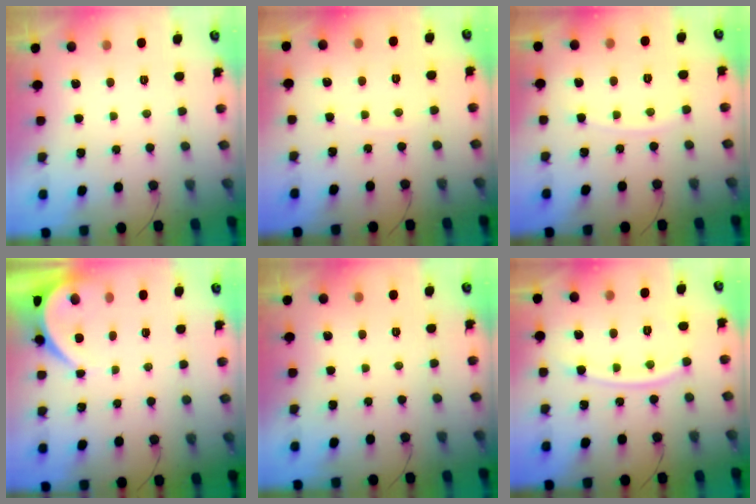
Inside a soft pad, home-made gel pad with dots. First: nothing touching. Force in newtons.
{"total": 2.3, "press": 2.3, "slide": 0.3}
{"total": 3.7, "press": 3.6, "slide": 0.4}
{"total": 4.0, "press": 3.9, "slide": 0.6}
{"total": 0.0}
{"total": 8.4, "press": 8.3, "slide": 1.1}